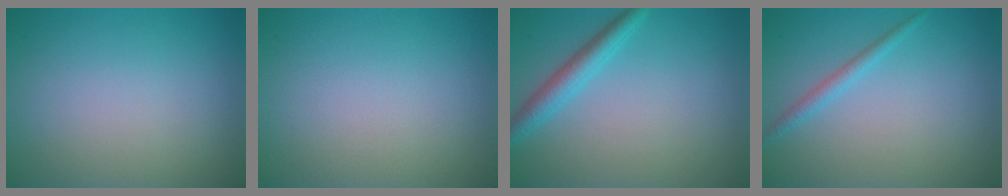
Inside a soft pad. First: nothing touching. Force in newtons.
{"total": 0.0}
{"total": 2.7, "press": 2.7, "slide": 0.0}
{"total": 1.4, "press": 1.4, "slide": 0.0}